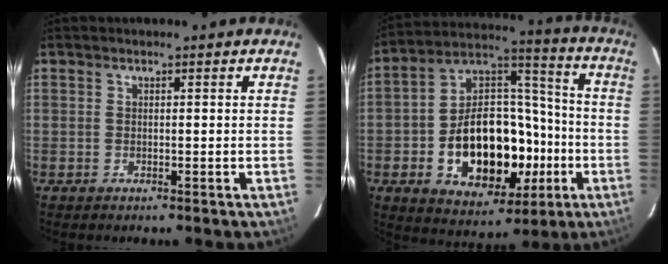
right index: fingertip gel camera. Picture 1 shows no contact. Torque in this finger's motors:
{"motor_torque": [1.27, -0.87, 1.05, 0.21]}